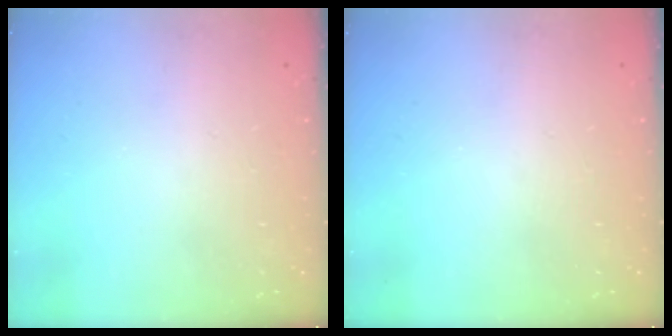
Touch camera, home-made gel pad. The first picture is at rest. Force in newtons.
{"total": 0.0}